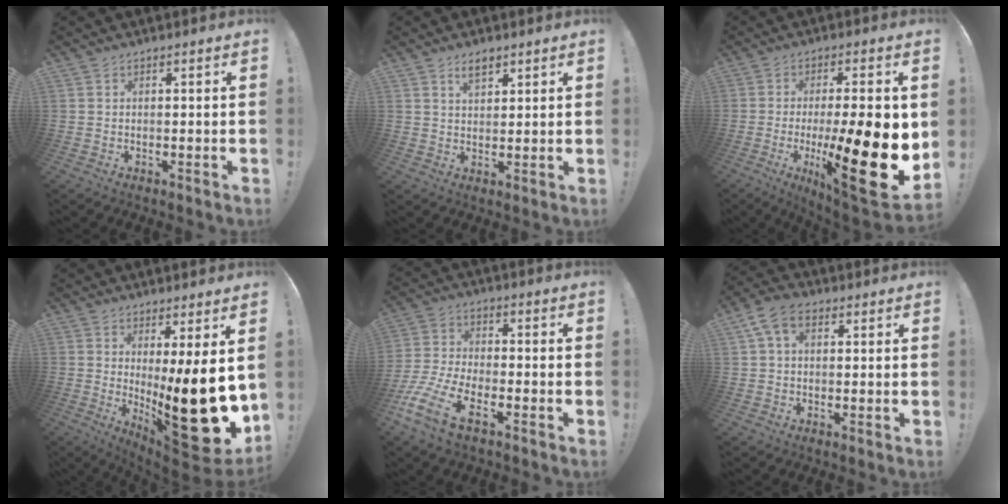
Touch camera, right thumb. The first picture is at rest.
{"total": 4.1, "force": [2.8, 2.0, 2.2], "torque": [-0.035, -0.011, 0.050]}
{"total": 24.7, "force": [-4.4, 5.6, 23.7], "torque": [-0.384, -0.003, -0.060]}
{"total": 21.6, "force": [-1.5, 5.3, 20.9], "torque": [-0.298, -0.038, -0.013]}
{"total": 12.1, "force": [-7.0, 5.6, 8.1], "torque": [-0.183, 0.022, -0.126]}
{"total": 7.0, "force": [2.3, 4.5, 4.9], "torque": [-0.098, 0.008, 0.046]}